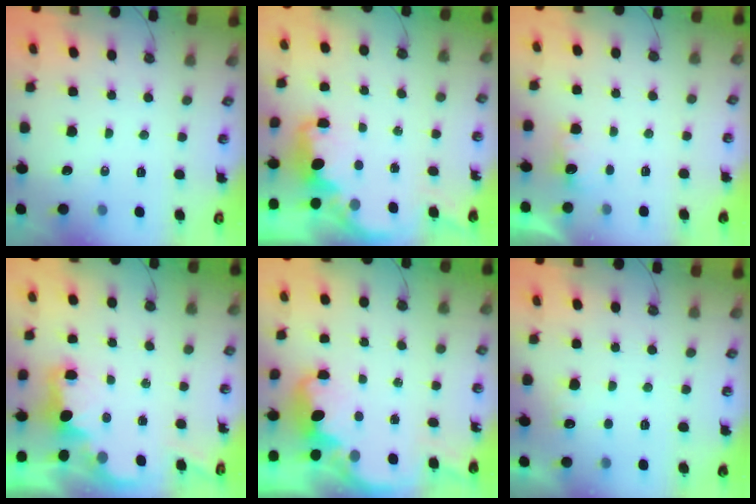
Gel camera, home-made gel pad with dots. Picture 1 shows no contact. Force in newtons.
{"total": 2.3, "press": 2.1, "slide": 0.8}
{"total": 2.4, "press": 2.3, "slide": 0.7}
{"total": 2.2, "press": 2.0, "slide": 0.8}
{"total": 3.1, "press": 3.1, "slide": 0.6}
{"total": 4.7, "press": 4.5, "slide": 1.3}